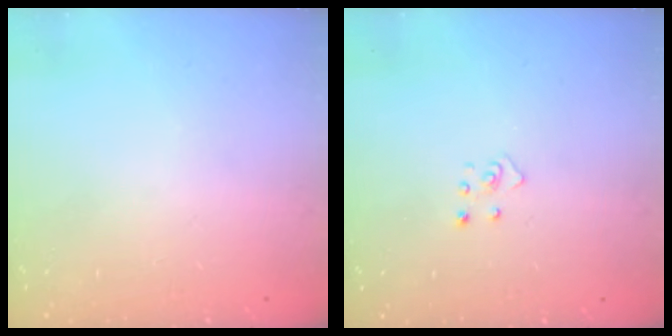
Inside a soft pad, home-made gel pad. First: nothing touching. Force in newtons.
{"total": 2.5, "press": 2.4, "slide": 0.3}